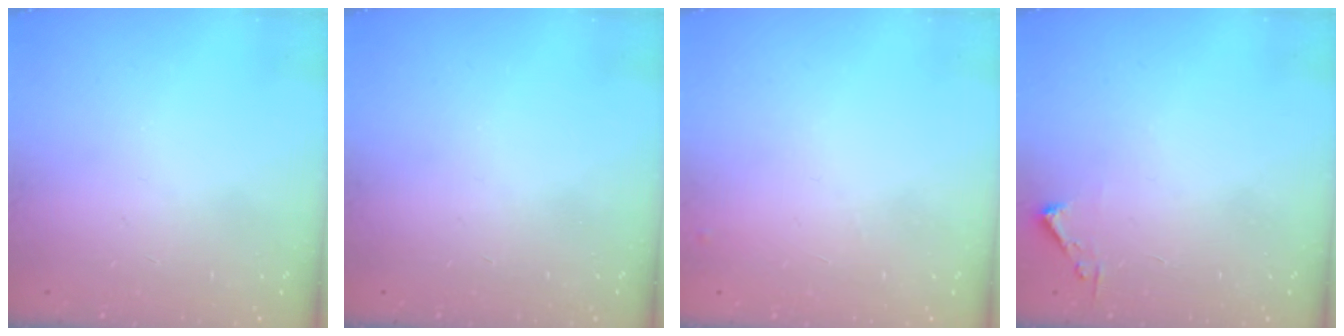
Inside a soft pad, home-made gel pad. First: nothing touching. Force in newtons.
{"total": 0.0}
{"total": 4.5, "press": 4.4, "slide": 0.6}
{"total": 2.4, "press": 2.4, "slide": 0.3}